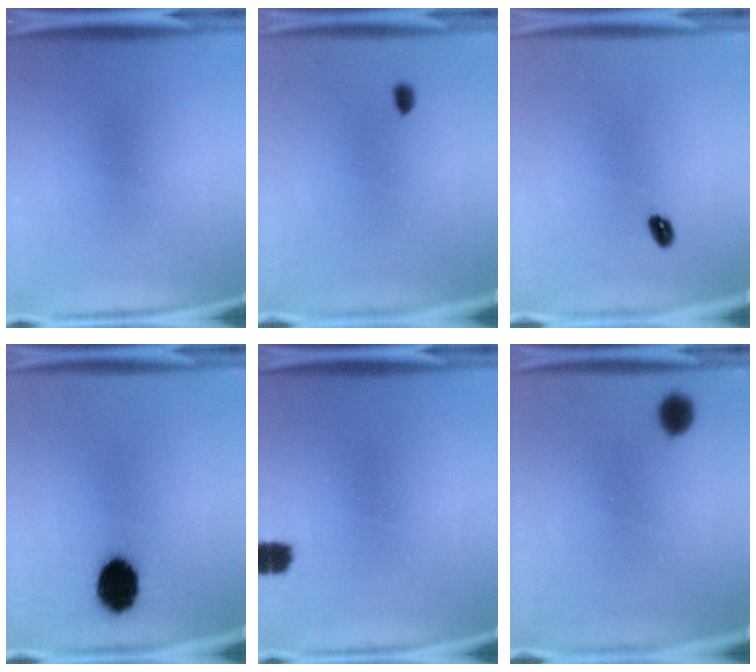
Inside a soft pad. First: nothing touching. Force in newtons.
{"total": 1.2}
{"total": 1.9}
{"total": 9.8}
{"total": 2.2}
{"total": 5.1}